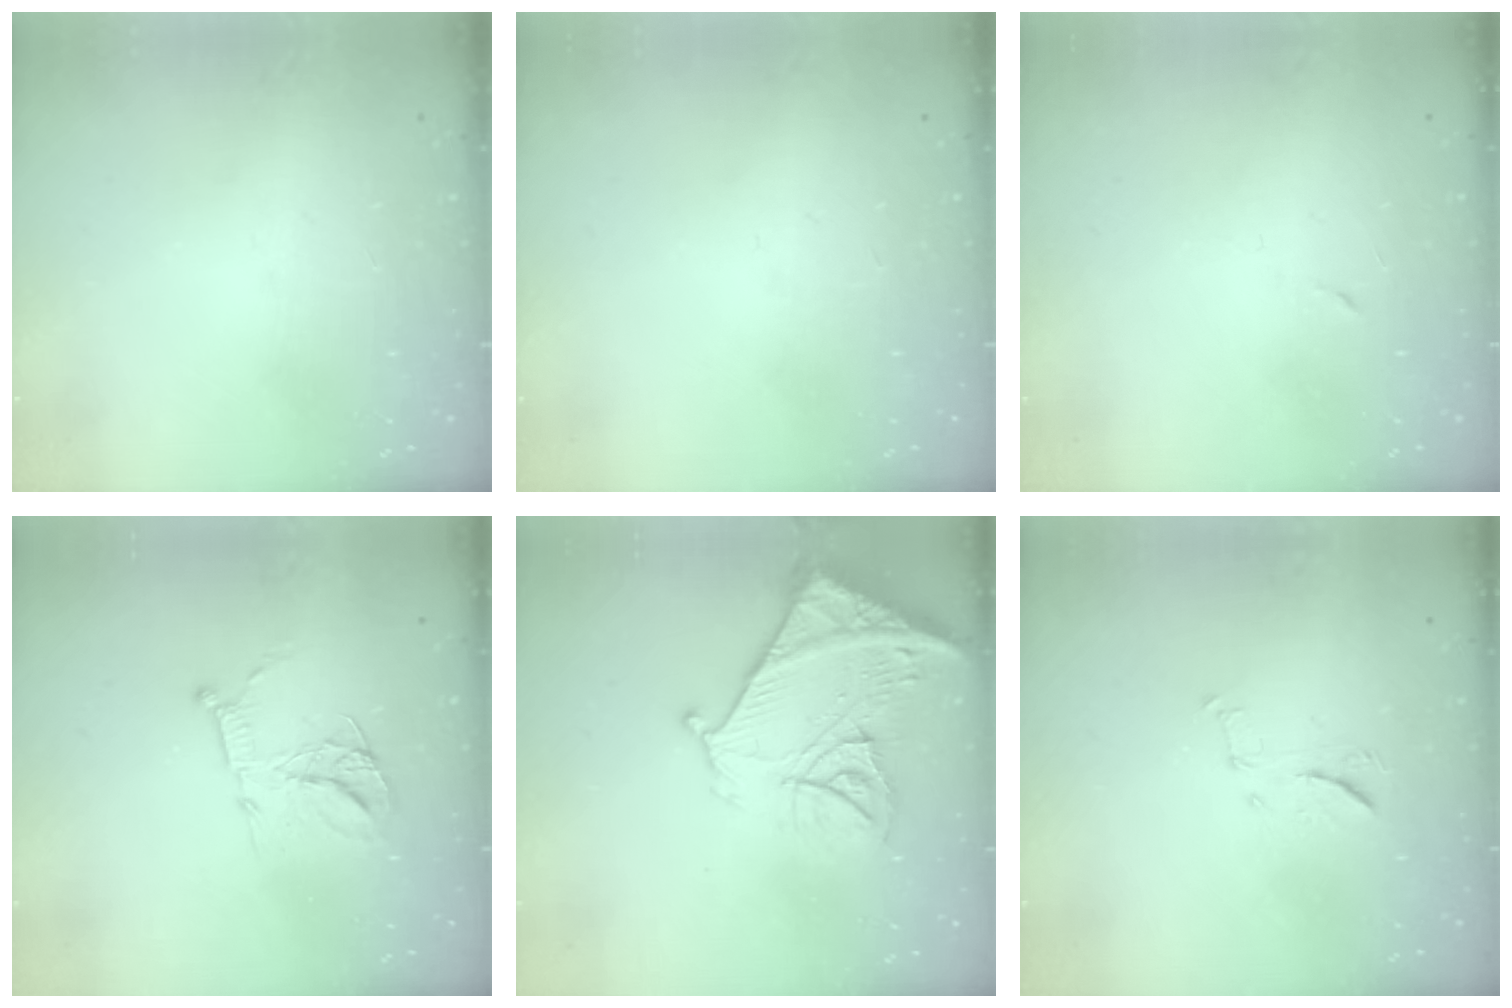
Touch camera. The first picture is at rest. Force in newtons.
{"total": 0.0}
{"total": 3.1, "press": 2.9, "slide": 1.1}
{"total": 13.9, "press": 13.9, "slide": 1.2}
{"total": 19.3, "press": 19.2, "slide": 2.2}
{"total": 7.4, "press": 7.3, "slide": 0.6}